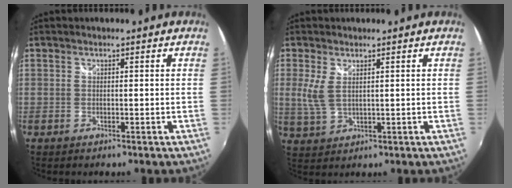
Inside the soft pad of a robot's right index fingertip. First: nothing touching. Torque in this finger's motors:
{"motor_torque": [0.31, -0.10, 0.31, 0.06]}